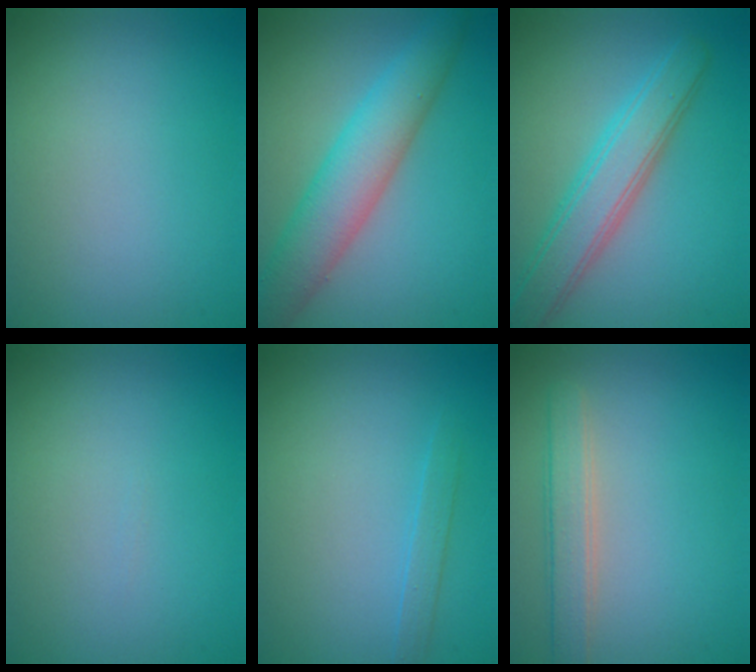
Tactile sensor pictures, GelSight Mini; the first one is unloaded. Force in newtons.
{"total": 6.2, "press": 6.2, "slide": 0.1}
{"total": 5.0, "press": 5.0, "slide": 0.2}
{"total": 0.0}
{"total": 1.1, "press": 1.1, "slide": 0.1}
{"total": 2.7, "press": 2.7, "slide": 0.5}